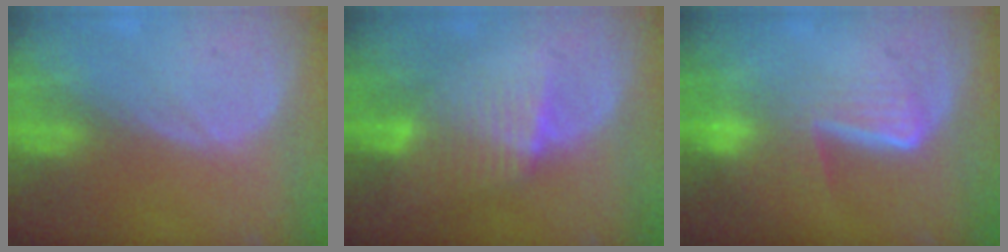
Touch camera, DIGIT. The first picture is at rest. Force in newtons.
{"total": 6.6, "press": 5.8, "slide": 3.2}
{"total": 6.7, "press": 5.7, "slide": 3.6}